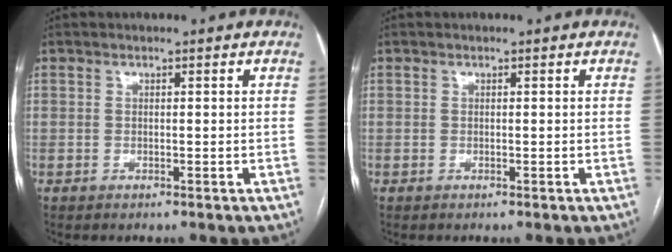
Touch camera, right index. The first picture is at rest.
{"total": 0.0}